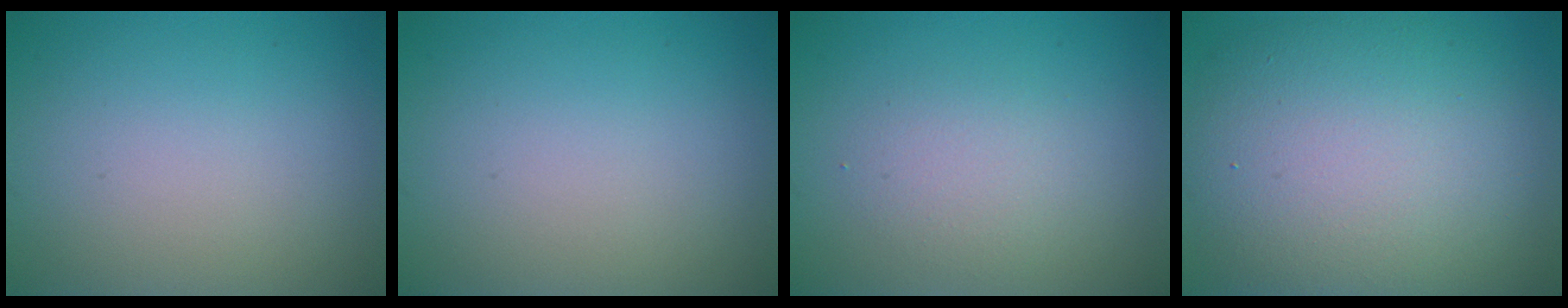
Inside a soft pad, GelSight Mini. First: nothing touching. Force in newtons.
{"total": 0.0}
{"total": 2.2, "press": 2.2, "slide": 0.2}
{"total": 12.4, "press": 12.4, "slide": 0.5}